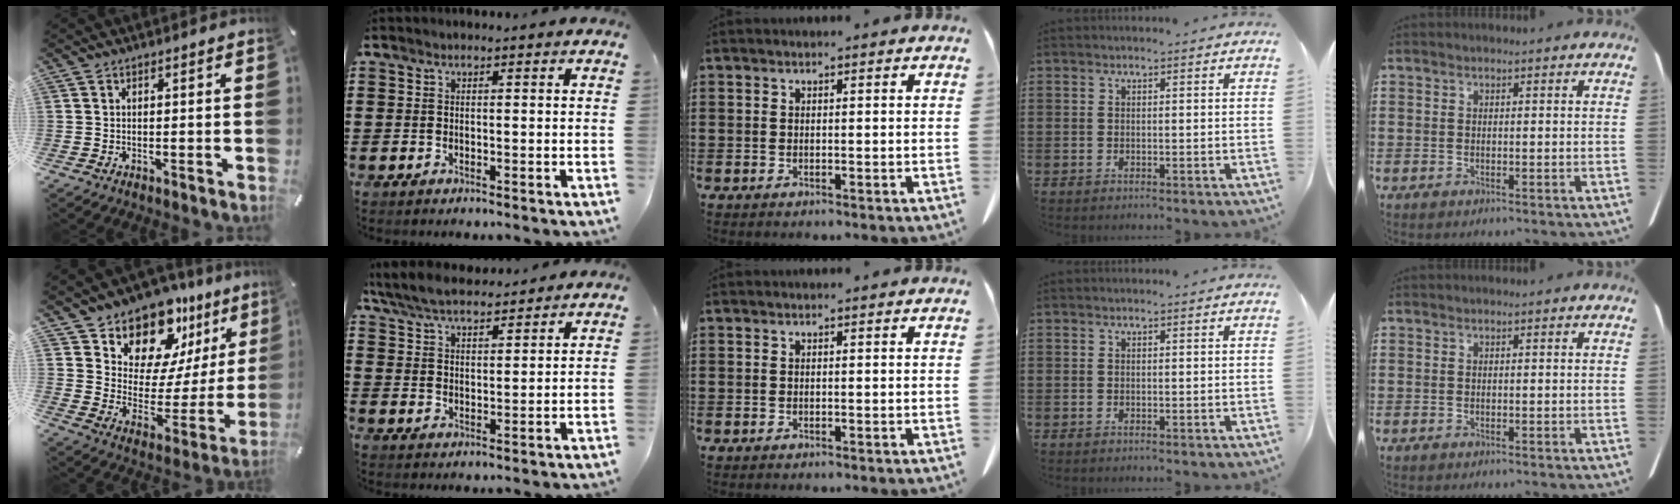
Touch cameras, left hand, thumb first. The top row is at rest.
{"thumb": {"total": 14.7, "force": [12.8, 7.0, 1.9], "torque": [-0.033, -0.142, 0.226]}, "index": {"total": 6.2, "force": [5.7, 1.4, 2.2], "torque": [-0.063, -0.016, 0.103]}}